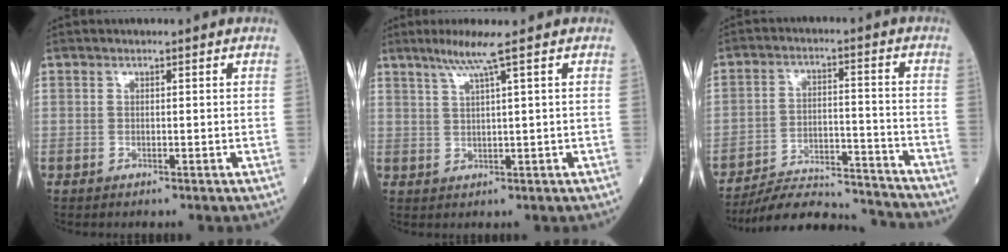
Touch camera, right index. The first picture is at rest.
{"total": 4.1, "force": [2.5, -1.2, 3.0], "torque": [-0.065, -0.001, 0.052]}
{"total": 15.2, "force": [-14.9, 1.7, 2.9], "torque": [-0.038, 0.020, -0.222]}